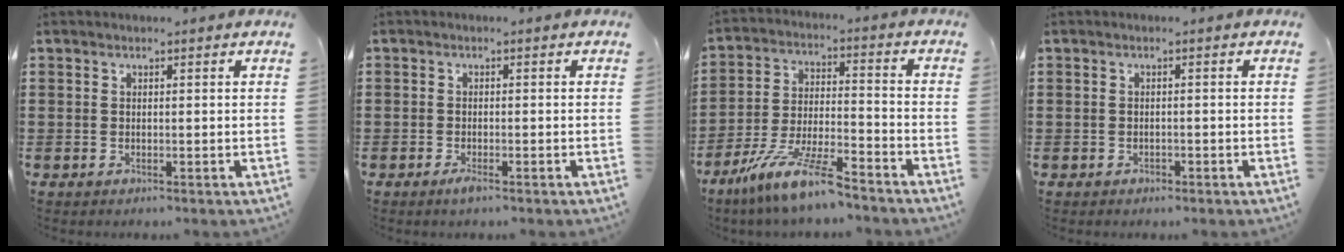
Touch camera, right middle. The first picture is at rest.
{"total": 1.5, "force": [-1.0, 0.5, 1.0], "torque": [-0.020, -0.002, -0.020]}
{"total": 10.8, "force": [-8.8, 1.1, 6.1], "torque": [-0.125, 0.012, -0.175]}
{"total": 0.8, "force": [-0.7, 0.4, 0.1], "torque": [-0.004, 0.003, -0.016]}